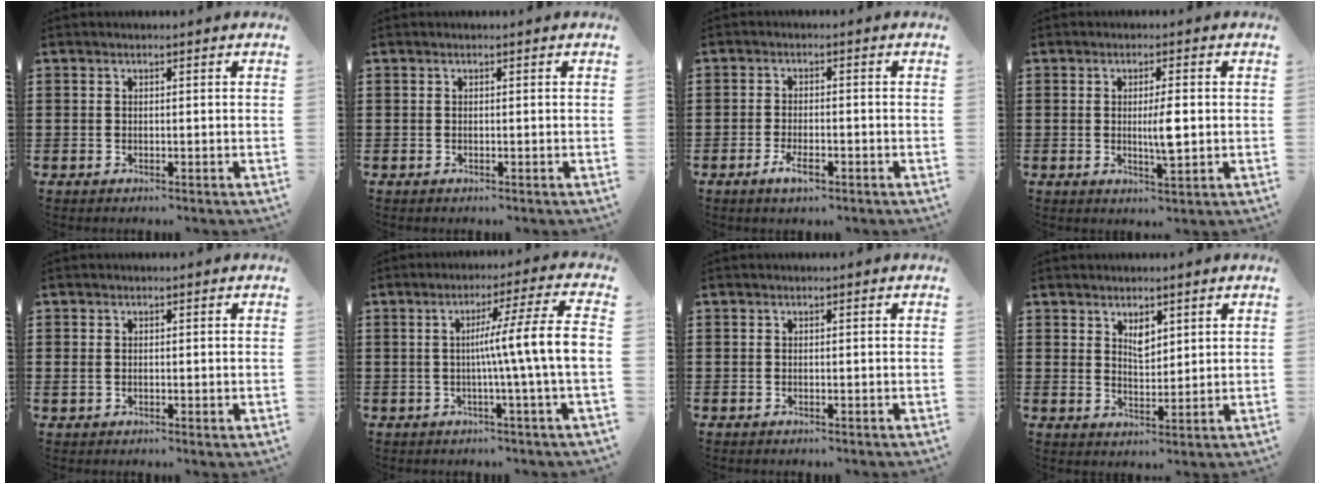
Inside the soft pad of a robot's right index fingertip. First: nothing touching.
{"total": 0.0}
{"total": 3.5, "force": [-1.8, 1.2, 2.7], "torque": [-0.058, -0.001, -0.038]}
{"total": 4.3, "force": [-0.1, 0.8, 4.2], "torque": [-0.074, -0.008, -0.008]}
{"total": 0.9, "force": [0.1, 0.6, 0.7], "torque": [-0.016, 0.004, 0.002]}
{"total": 9.1, "force": [-0.4, -0.9, 9.1], "torque": [-0.158, -0.011, -0.017]}
{"total": 0.0}
{"total": 3.0, "force": [2.0, 1.4, 1.6], "torque": [-0.029, 0.001, 0.035]}